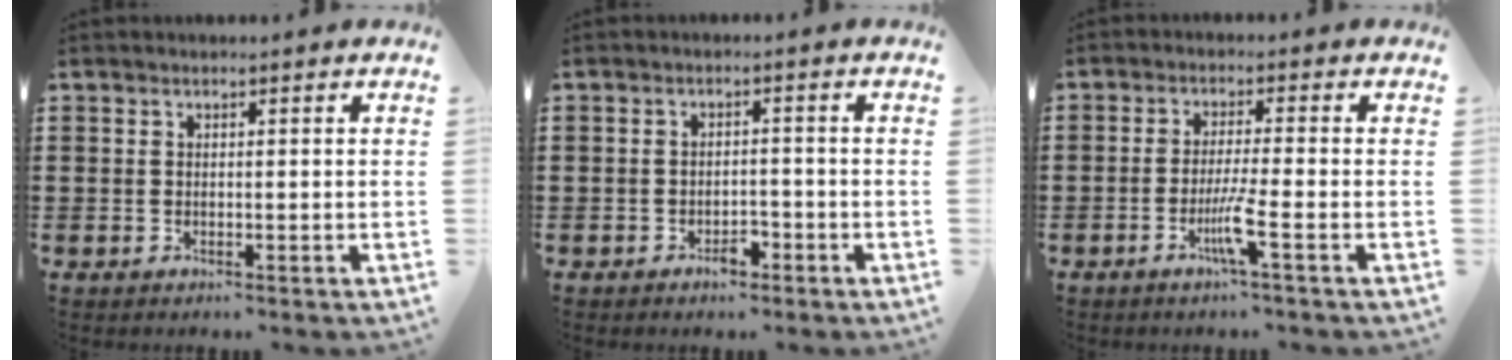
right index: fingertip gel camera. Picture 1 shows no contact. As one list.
[{"total": 2.3, "force": [-1.8, 1.0, 1.1], "torque": [-0.024, 0.000, -0.035]}, {"total": 4.8, "force": [-2.2, -0.7, 4.2], "torque": [-0.086, -0.022, -0.044]}]